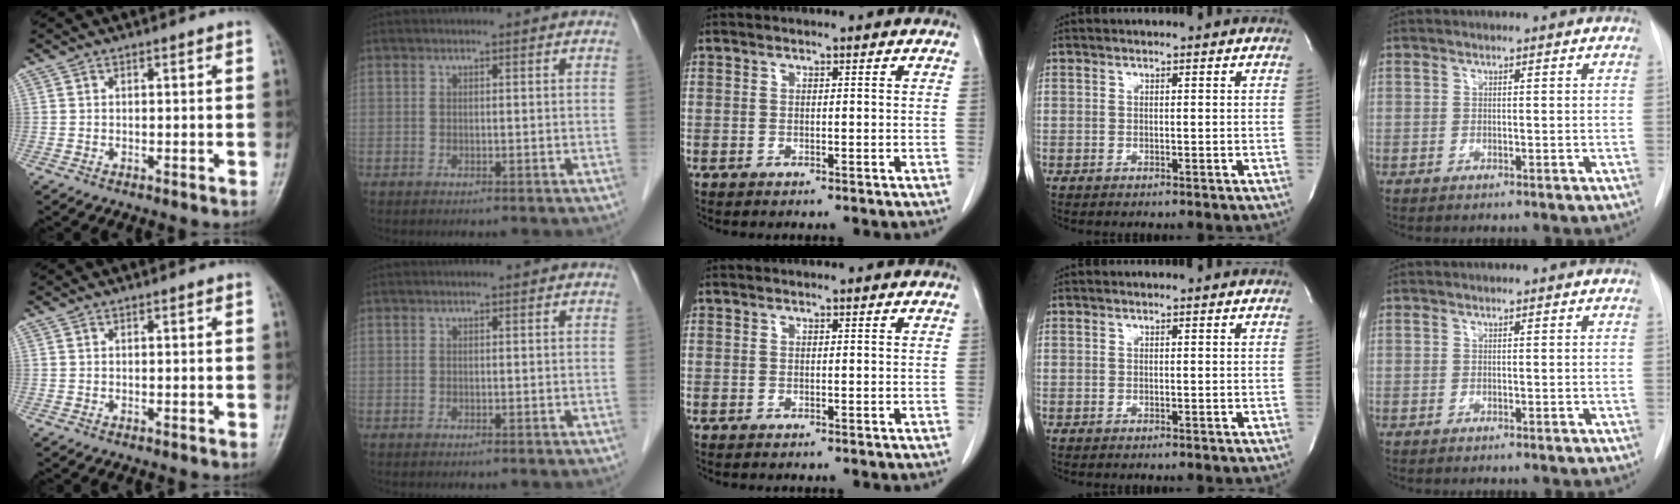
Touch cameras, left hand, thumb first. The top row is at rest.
{}